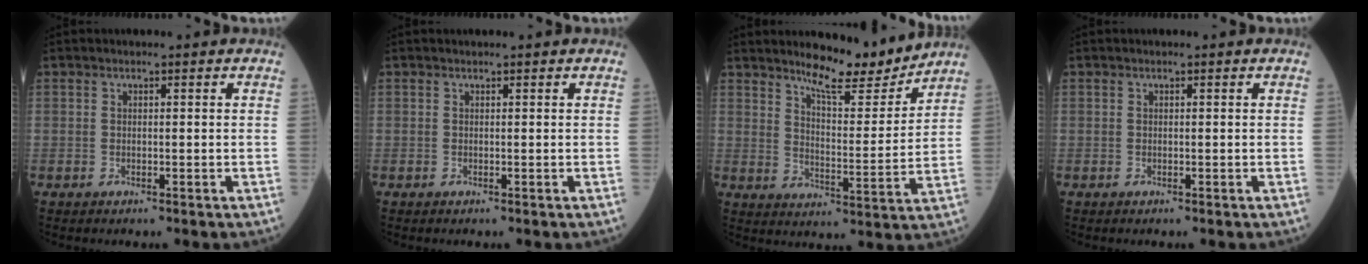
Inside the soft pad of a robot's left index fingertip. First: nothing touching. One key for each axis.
{"total": 0.0}
{"total": 9.7, "fx": 9.0, "fy": 1.0, "fz": 3.5, "tx": -0.063, "ty": -0.020, "tz": 0.140}
{"total": 0.0}